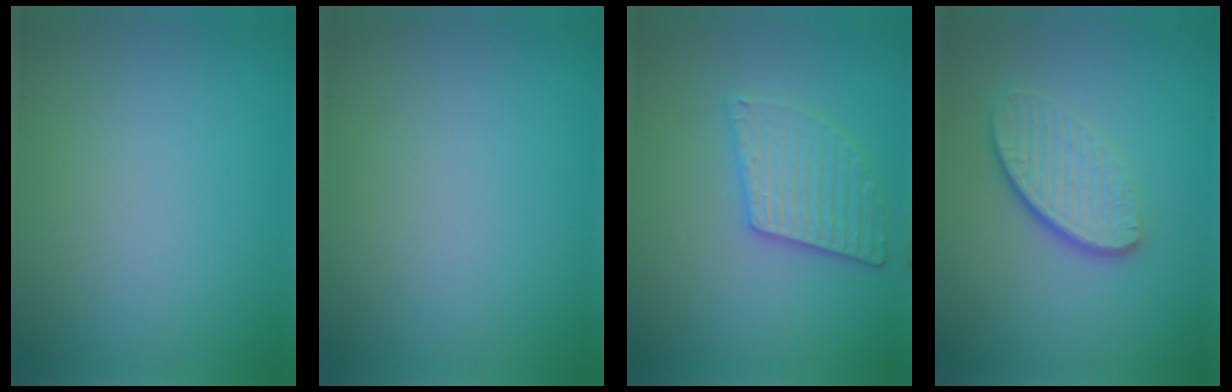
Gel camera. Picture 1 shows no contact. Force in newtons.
{"total": 0.0}
{"total": 3.2, "press": 3.1, "slide": 0.8}
{"total": 4.6, "press": 3.1, "slide": 3.4}